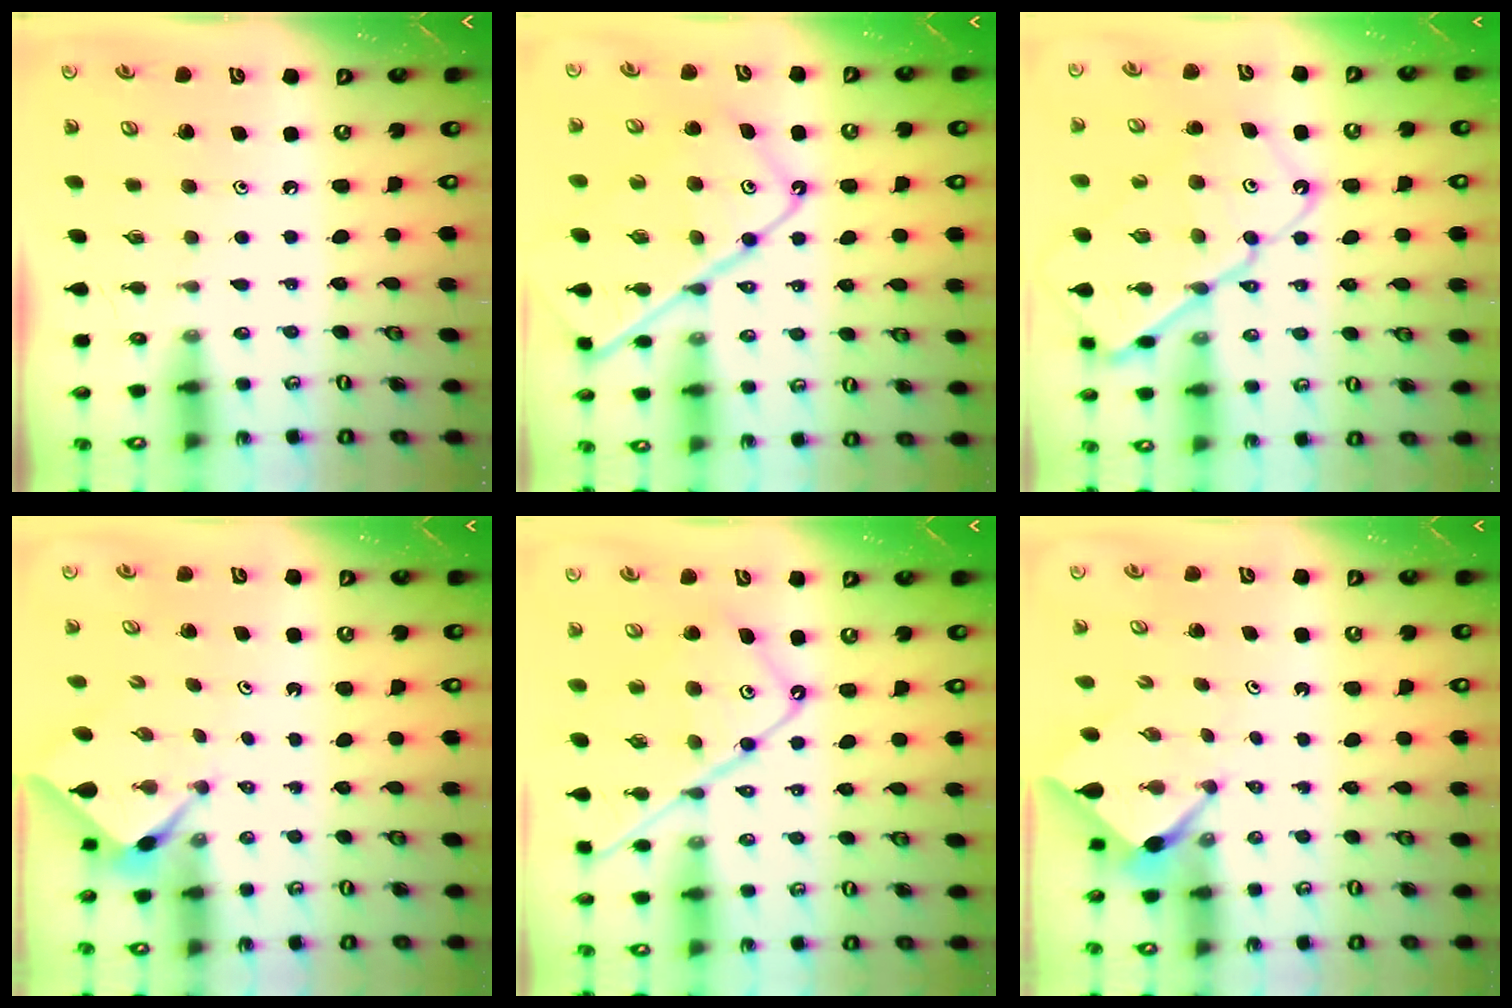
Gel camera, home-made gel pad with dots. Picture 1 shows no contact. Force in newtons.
{"total": 16.7, "press": 16.6, "slide": 1.7}
{"total": 17.4, "press": 17.3, "slide": 1.9}
{"total": 2.3, "press": 2.3, "slide": 0.3}
{"total": 15.1, "press": 15.0, "slide": 1.4}
{"total": 2.4, "press": 2.4, "slide": 0.1}